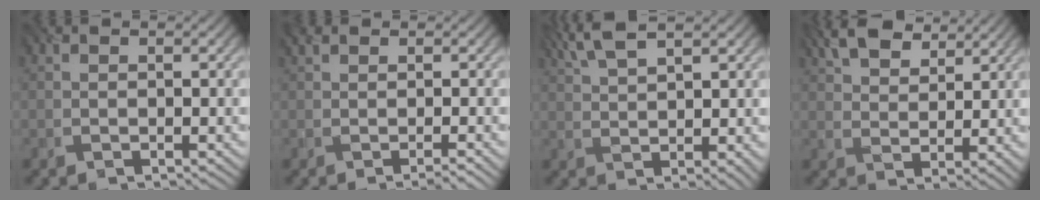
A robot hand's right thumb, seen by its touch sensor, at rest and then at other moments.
{"total": 1.3, "force": [-0.2, 0.3, 1.3], "torque": [-0.013, 0.007, -0.008]}
{"total": 6.1, "force": [3.7, 1.5, 4.7], "torque": [-0.083, 0.023, 0.074]}
{"total": 6.2, "force": [4.5, 2.9, 3.1], "torque": [-0.071, 0.013, 0.090]}